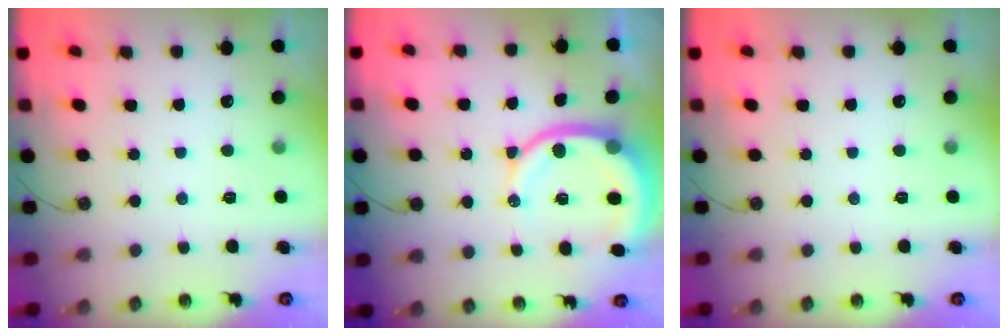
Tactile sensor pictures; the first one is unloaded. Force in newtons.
{"total": 12.0, "press": 11.9, "slide": 1.6}
{"total": 0.0}